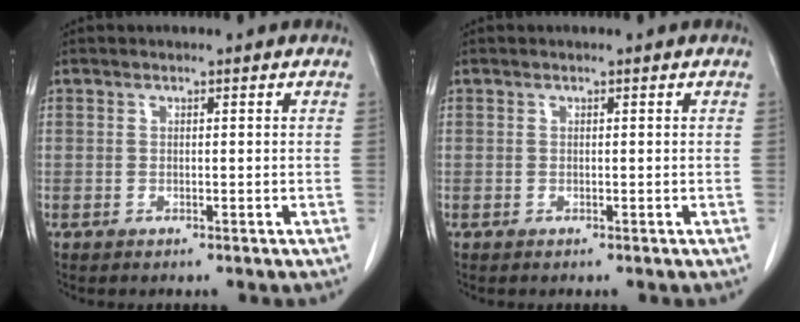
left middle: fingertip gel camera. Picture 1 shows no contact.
{"total": 0.0}